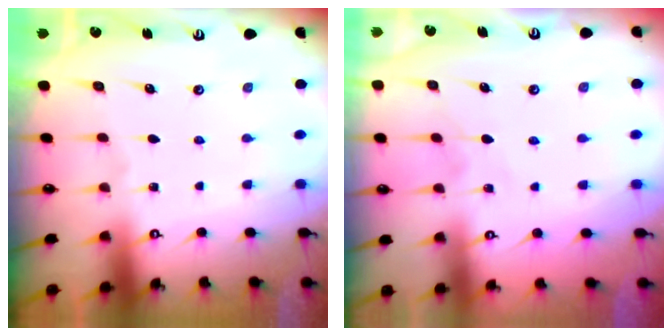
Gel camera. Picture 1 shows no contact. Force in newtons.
{"total": 5.0, "press": 5.0, "slide": 0.5}